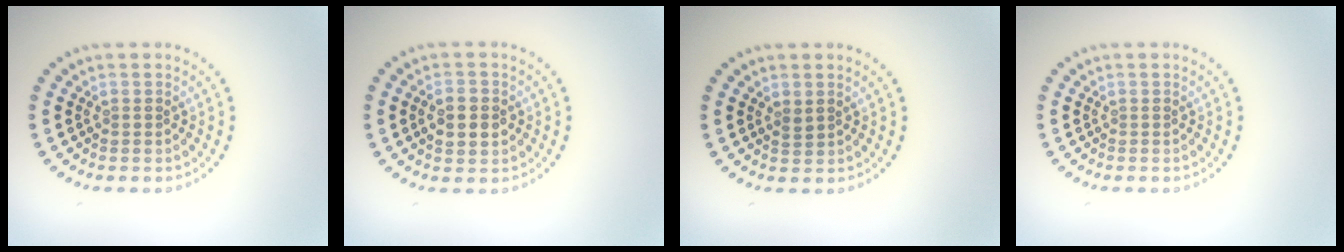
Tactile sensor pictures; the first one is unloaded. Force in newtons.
{"total": 2.9, "press": 2.9, "slide": 0.1}
{"total": 0.9, "press": 0.8, "slide": 0.3}
{"total": 0.0}